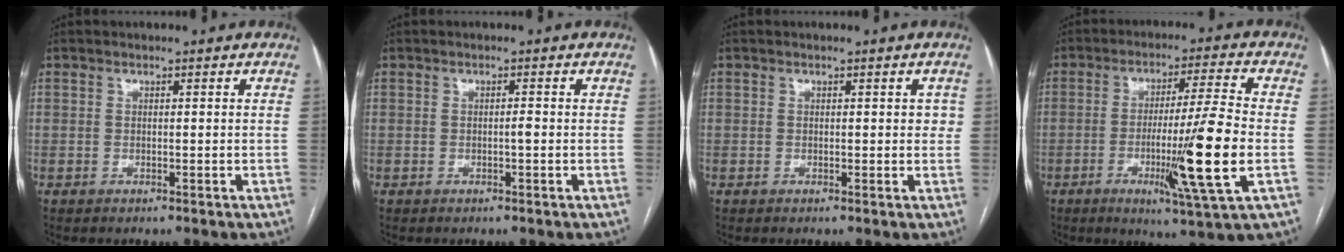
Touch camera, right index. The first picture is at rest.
{"total": 0.8, "force": [-0.2, 0.1, 0.8], "torque": [-0.012, 0.002, -0.004]}
{"total": 2.0, "force": [0.4, 1.2, 1.6], "torque": [-0.014, 0.006, 0.002]}
{"total": 14.4, "force": [-3.2, -1.3, 14.0], "torque": [-0.241, -0.026, -0.058]}